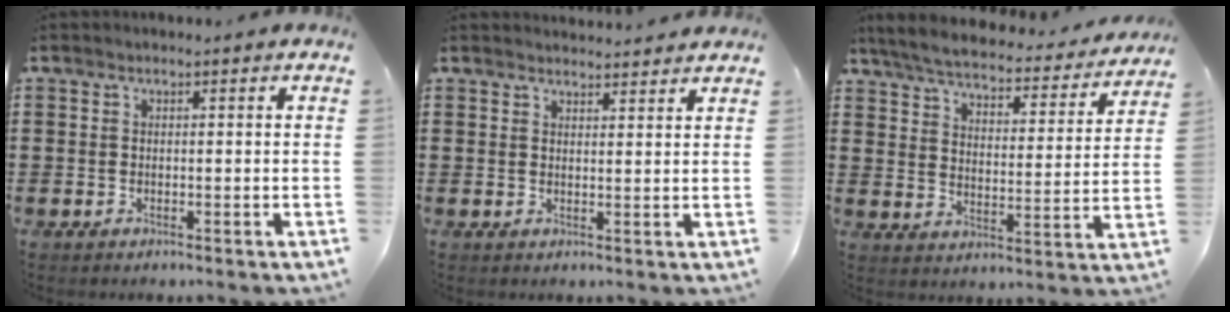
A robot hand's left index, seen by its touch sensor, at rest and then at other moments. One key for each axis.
{"total": 2.2, "fx": 2.2, "fy": -0.2, "fz": -0.1, "tx": -0.005, "ty": -0.009, "tz": 0.044}
{"total": 5.0, "fx": 4.8, "fy": 0.2, "fz": 1.4, "tx": -0.055, "ty": -0.035, "tz": 0.079}